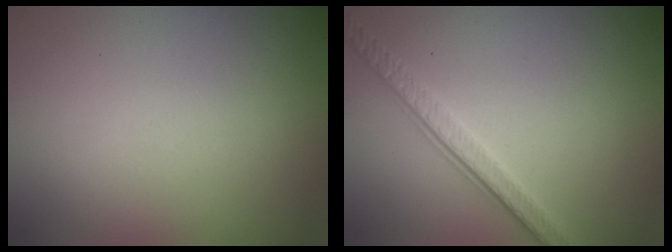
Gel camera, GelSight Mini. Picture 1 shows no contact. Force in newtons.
{"total": 3.4, "press": 2.5, "slide": 2.4}